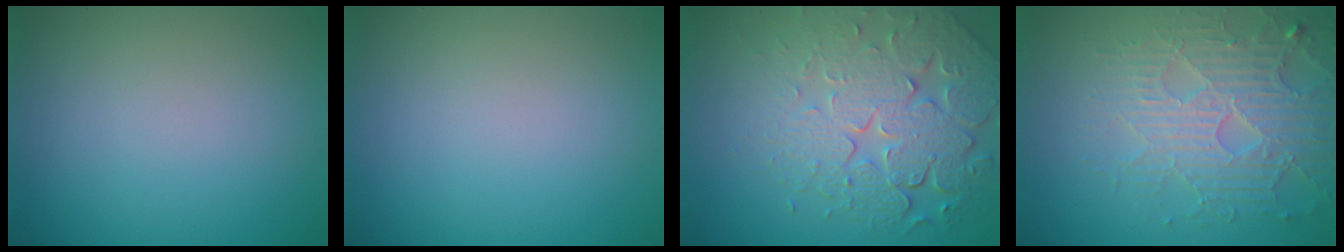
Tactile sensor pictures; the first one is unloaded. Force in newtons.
{"total": 0.0}
{"total": 8.0, "press": 5.6, "slide": 5.6}
{"total": 5.3, "press": 4.9, "slide": 2.2}